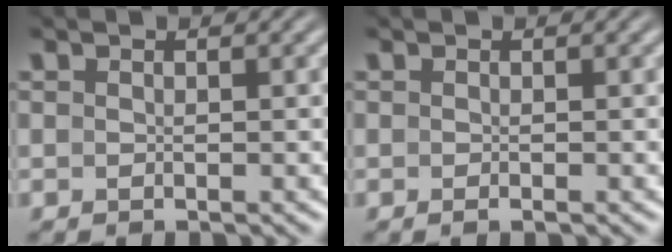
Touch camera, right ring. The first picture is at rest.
{"total": 0.5, "force": [-0.4, 0.0, 0.3], "torque": [-0.004, 0.003, -0.007]}